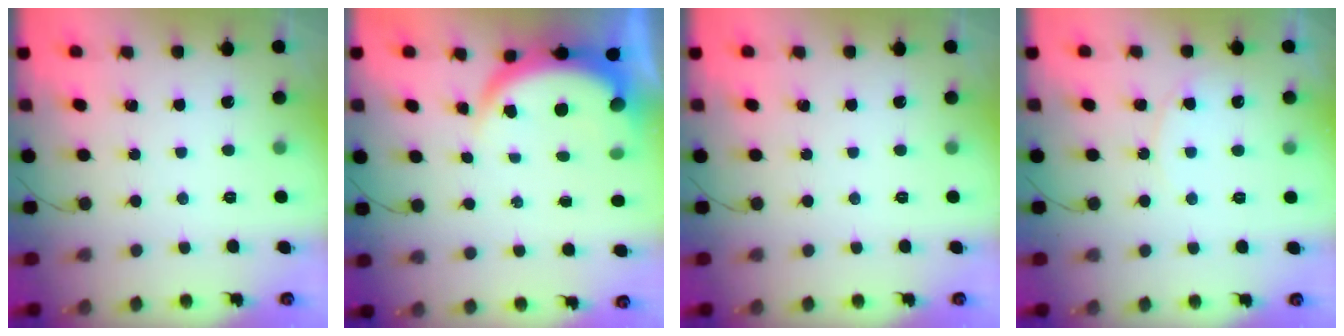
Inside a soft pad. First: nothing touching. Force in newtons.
{"total": 6.8, "press": 6.8, "slide": 0.9}
{"total": 0.0}
{"total": 4.9, "press": 4.8, "slide": 0.6}